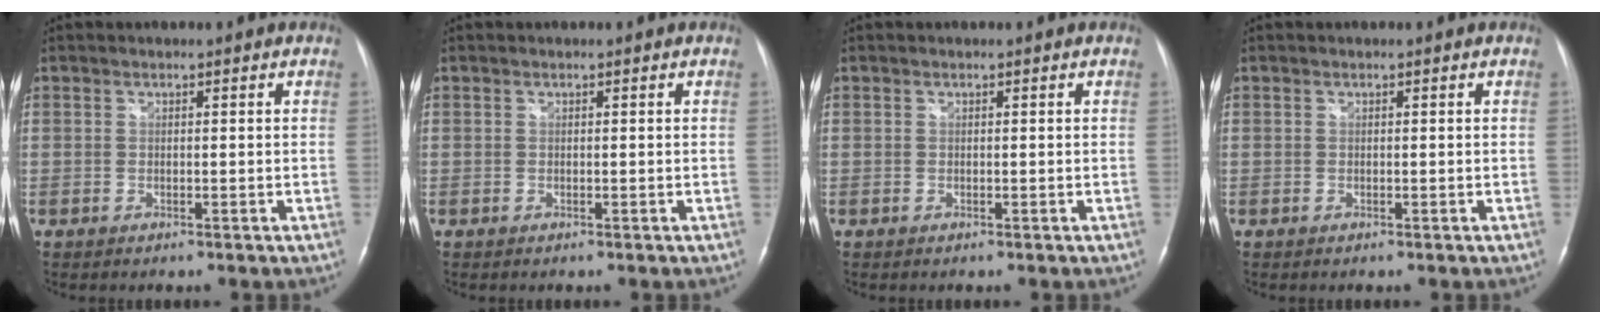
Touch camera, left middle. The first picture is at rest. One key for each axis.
{"total": 0.0}
{"total": 0.0}
{"total": 0.0}